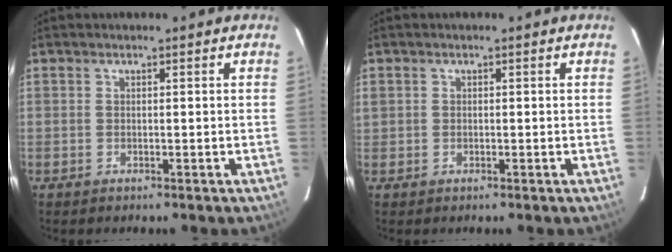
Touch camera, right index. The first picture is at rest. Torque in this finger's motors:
{"motor_torque": [0.59, 0.11, 0.21, 0.05]}